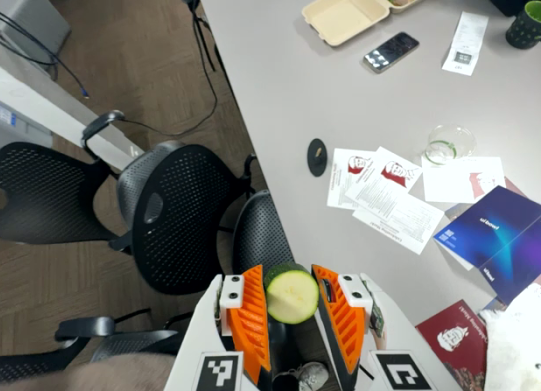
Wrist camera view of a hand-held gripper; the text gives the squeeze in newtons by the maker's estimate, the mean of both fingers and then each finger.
{"total": 10.2, "left": 10.3, "right": 10.2}